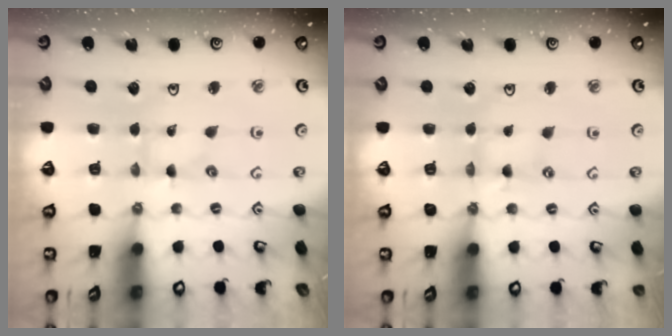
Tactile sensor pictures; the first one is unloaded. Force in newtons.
{"total": 0.7, "press": 0.6, "slide": 0.2}